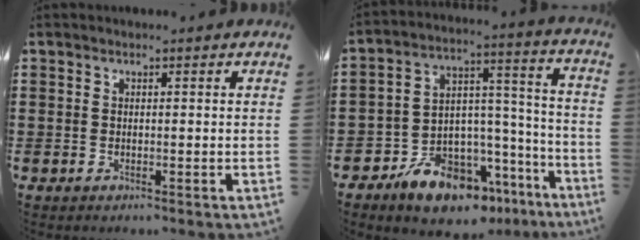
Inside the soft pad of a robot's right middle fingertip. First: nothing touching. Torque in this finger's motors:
{"motor_torque": [1.33, -0.81, 0.67, 0.20]}